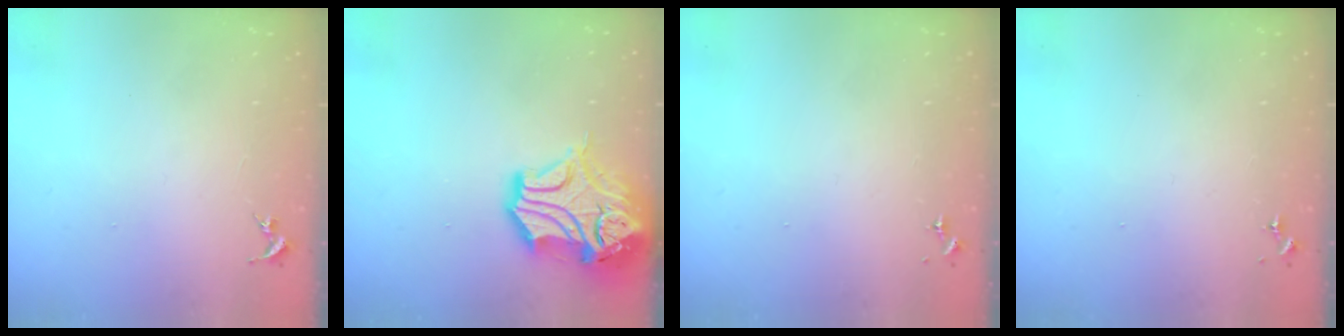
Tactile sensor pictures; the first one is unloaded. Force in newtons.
{"total": 17.4, "press": 17.2, "slide": 2.6}
{"total": 0.0}
{"total": 0.0}